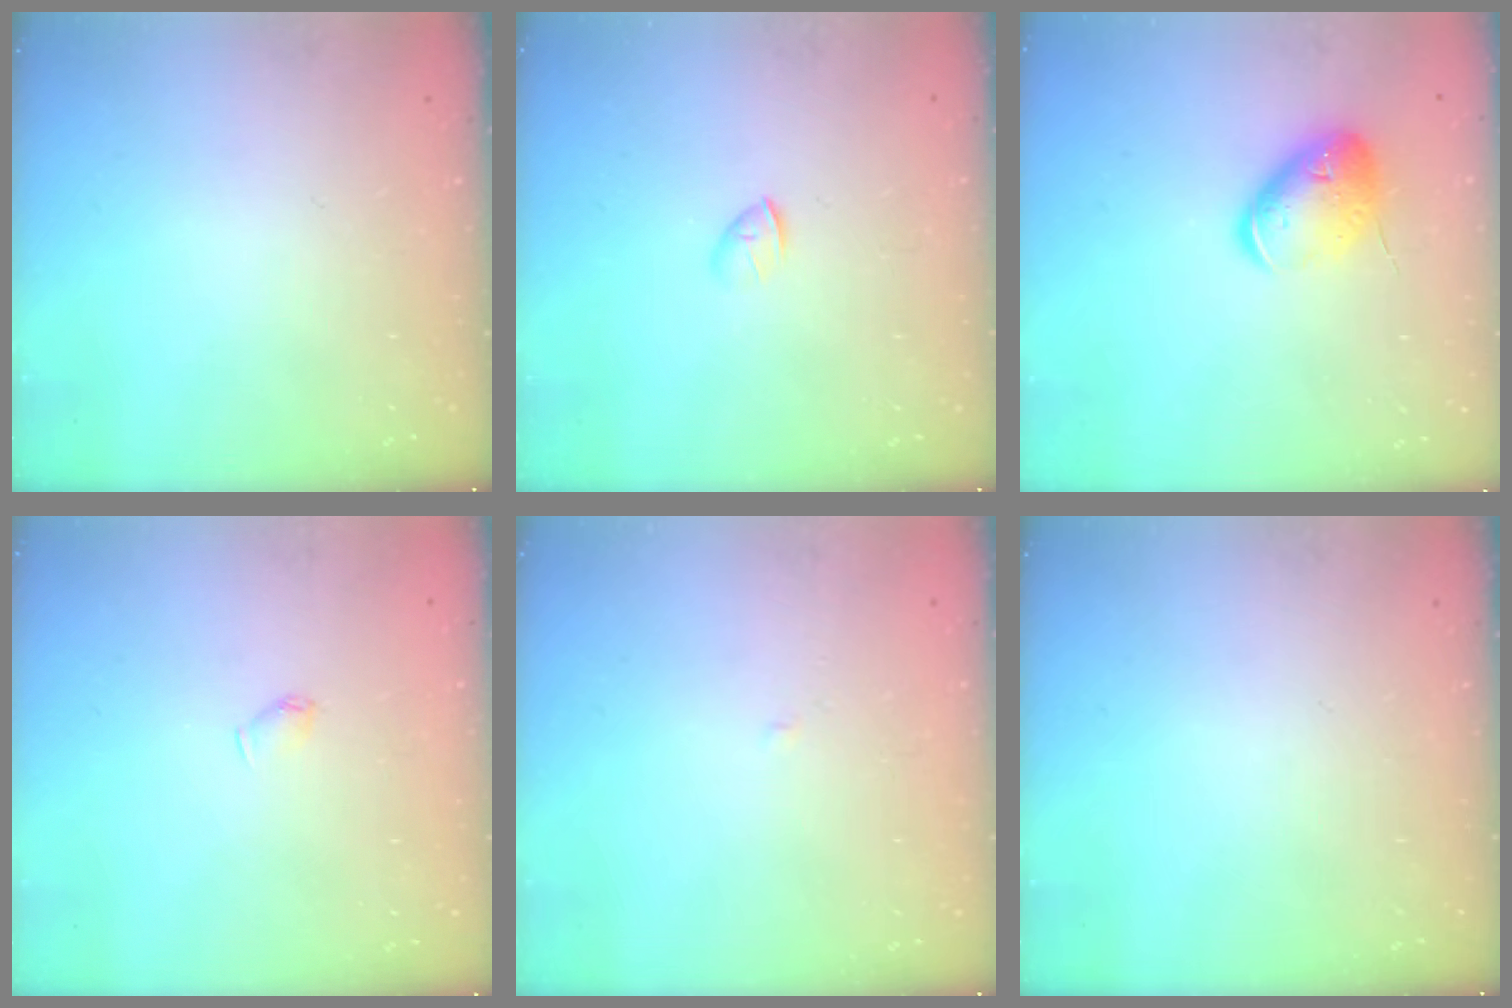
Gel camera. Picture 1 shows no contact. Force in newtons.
{"total": 1.7, "press": 1.6, "slide": 0.6}
{"total": 12.3, "press": 12.2, "slide": 1.7}
{"total": 3.8, "press": 3.7, "slide": 0.8}
{"total": 1.9, "press": 1.9, "slide": 0.3}
{"total": 0.0}